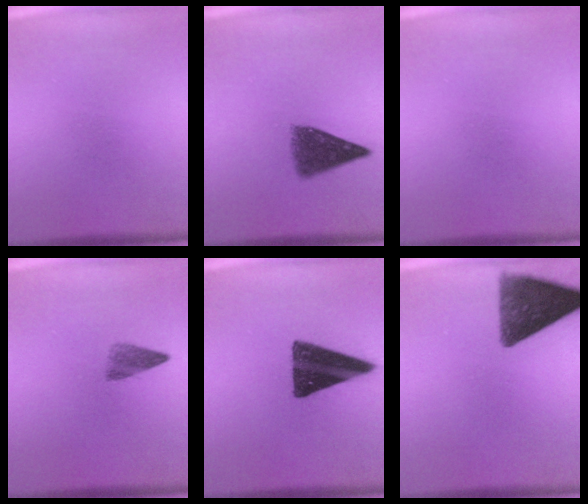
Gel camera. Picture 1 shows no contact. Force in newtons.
{"total": 7.7}
{"total": 0.0}
{"total": 2.8}
{"total": 15.8}
{"total": 11.8}